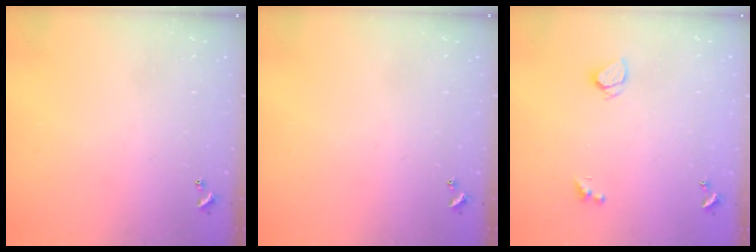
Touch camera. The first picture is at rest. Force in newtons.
{"total": 0.0}
{"total": 1.9, "press": 1.8, "slide": 0.4}